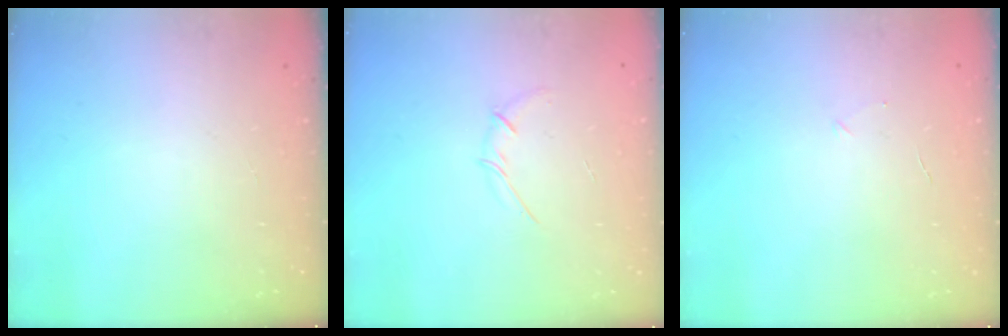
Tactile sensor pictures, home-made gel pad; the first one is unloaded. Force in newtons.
{"total": 2.7, "press": 2.6, "slide": 0.8}
{"total": 2.4, "press": 2.3, "slide": 0.8}